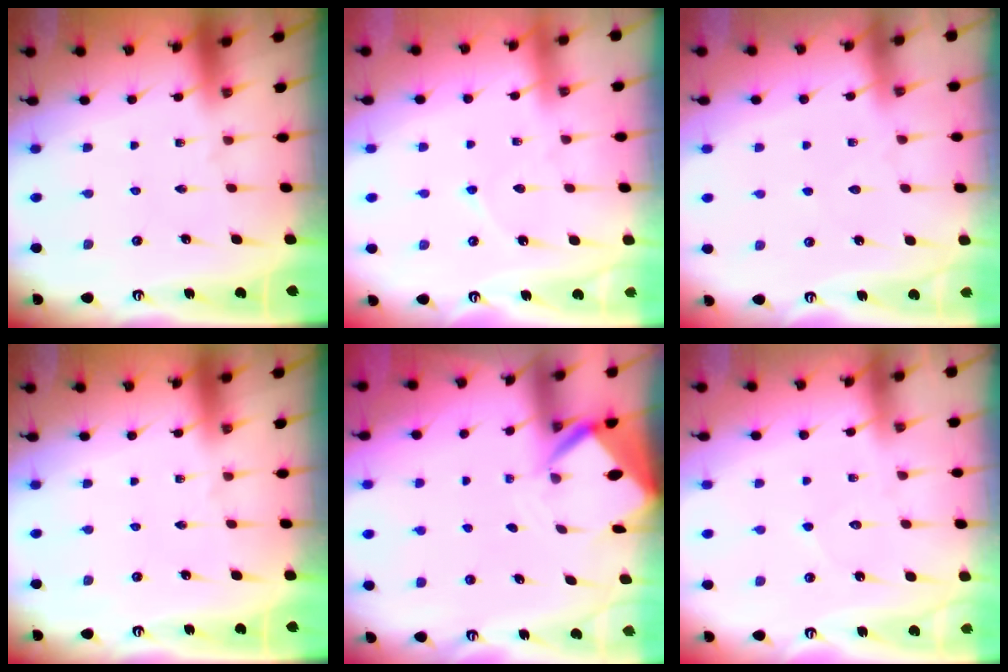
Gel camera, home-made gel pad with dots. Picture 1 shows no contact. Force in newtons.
{"total": 5.4, "press": 5.4, "slide": 0.4}
{"total": 4.5, "press": 4.5, "slide": 0.5}
{"total": 0.0}
{"total": 4.2, "press": 4.2, "slide": 0.2}
{"total": 3.3, "press": 3.3, "slide": 0.3}